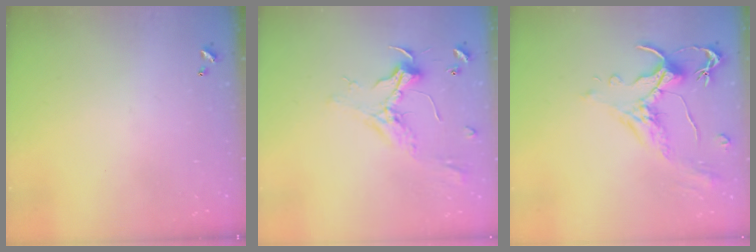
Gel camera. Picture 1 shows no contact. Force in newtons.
{"total": 2.3, "press": 2.1, "slide": 0.9}
{"total": 1.5, "press": 1.0, "slide": 1.1}